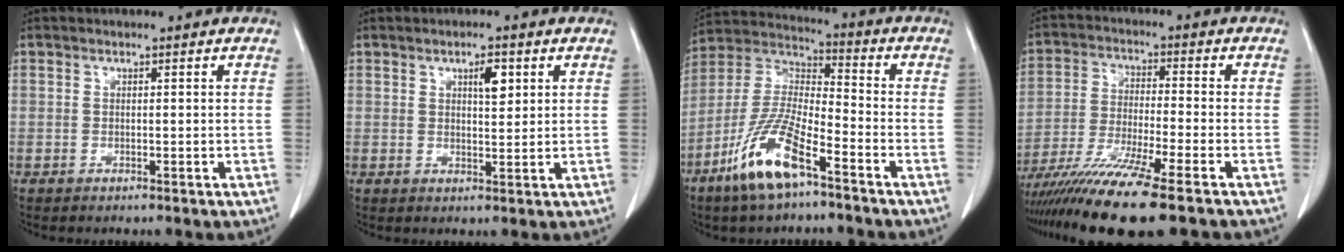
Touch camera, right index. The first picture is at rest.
{"total": 3.3, "force": [1.5, 1.0, 2.8], "torque": [-0.046, -0.002, 0.025]}
{"total": 13.1, "force": [-7.6, 2.6, 10.3], "torque": [-0.219, -0.016, -0.148]}
{"total": 13.3, "force": [-10.0, -1.0, 8.6], "torque": [-0.160, -0.038, -0.172]}